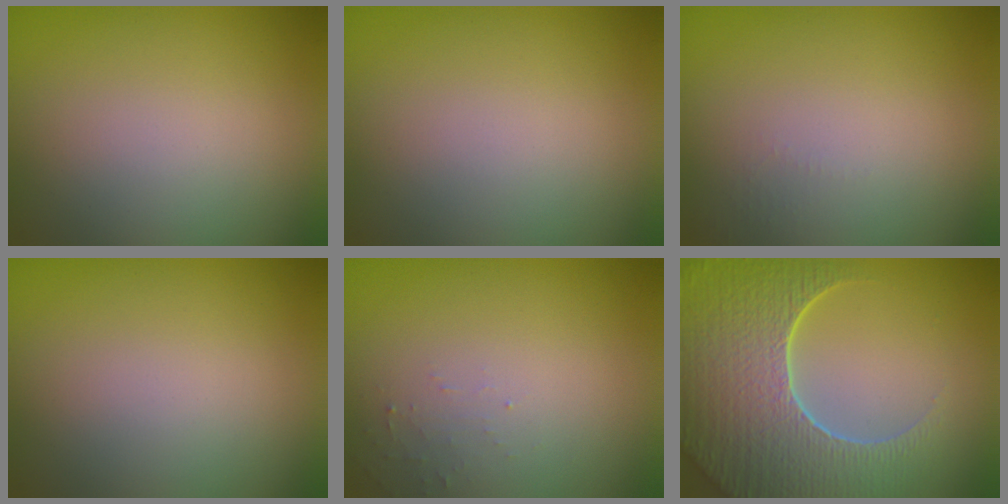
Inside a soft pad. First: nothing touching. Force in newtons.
{"total": 0.0}
{"total": 0.6, "press": 0.6, "slide": 0.3}
{"total": 0.0}
{"total": 1.1, "press": 1.1, "slide": 0.2}
{"total": 9.3, "press": 6.6, "slide": 6.5}